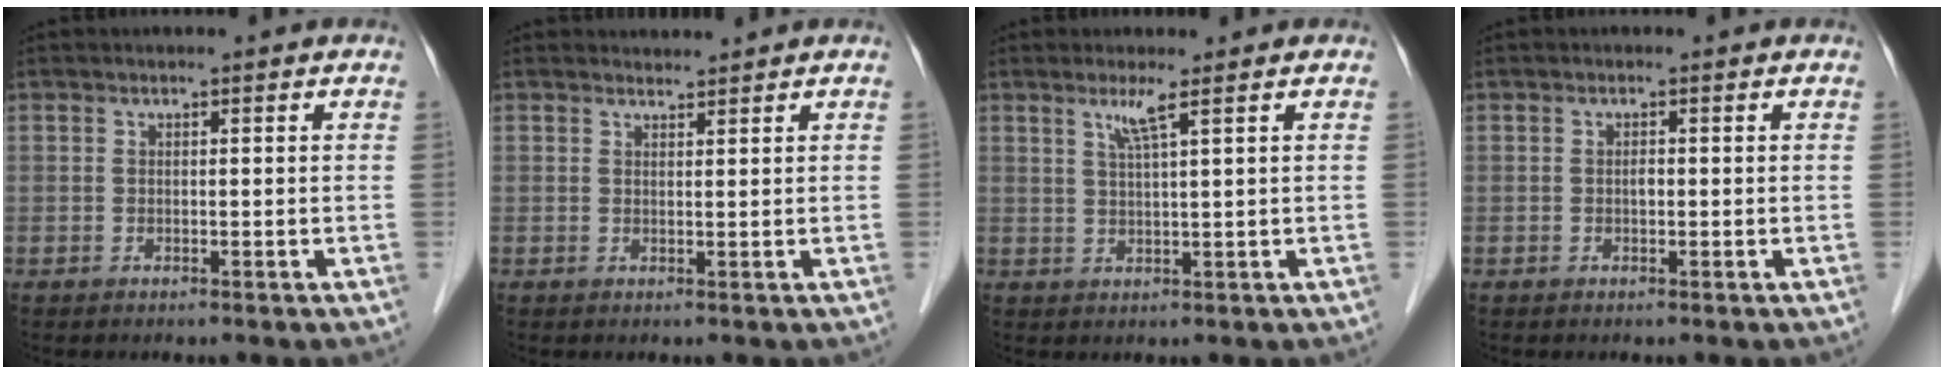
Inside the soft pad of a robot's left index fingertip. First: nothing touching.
{"total": 1.2, "force": [1.1, -0.1, -0.3], "torque": [-0.006, 0.001, 0.021]}
{"total": 2.7, "force": [1.6, -0.5, 2.1], "torque": [-0.046, -0.004, 0.033]}
{"total": 0.7, "force": [-0.1, 0.4, 0.5], "torque": [-0.009, 0.002, -0.005]}